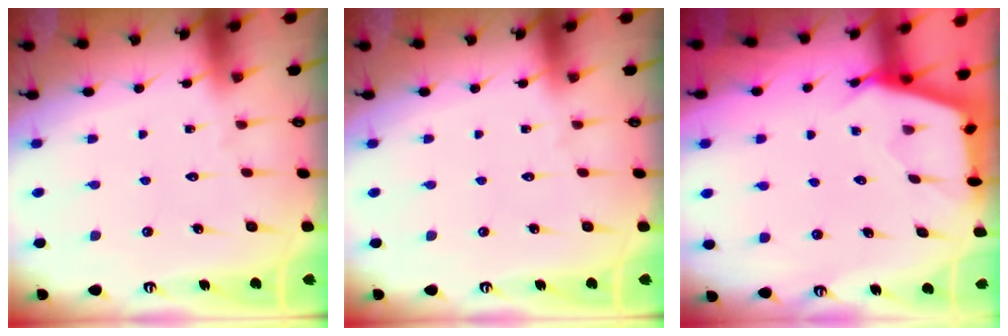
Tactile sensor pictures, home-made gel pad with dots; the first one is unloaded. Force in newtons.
{"total": 0.0}
{"total": 2.5, "press": 2.5, "slide": 0.4}